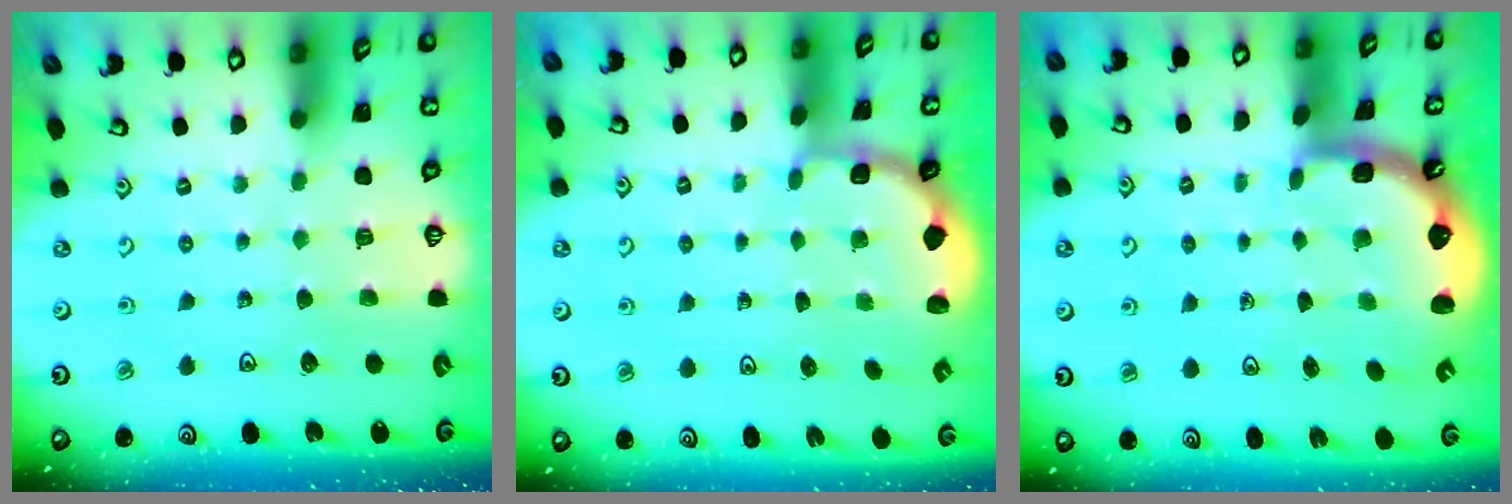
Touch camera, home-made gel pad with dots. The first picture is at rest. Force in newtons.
{"total": 1.9, "press": 1.7, "slide": 0.8}
{"total": 2.8, "press": 1.6, "slide": 2.2}